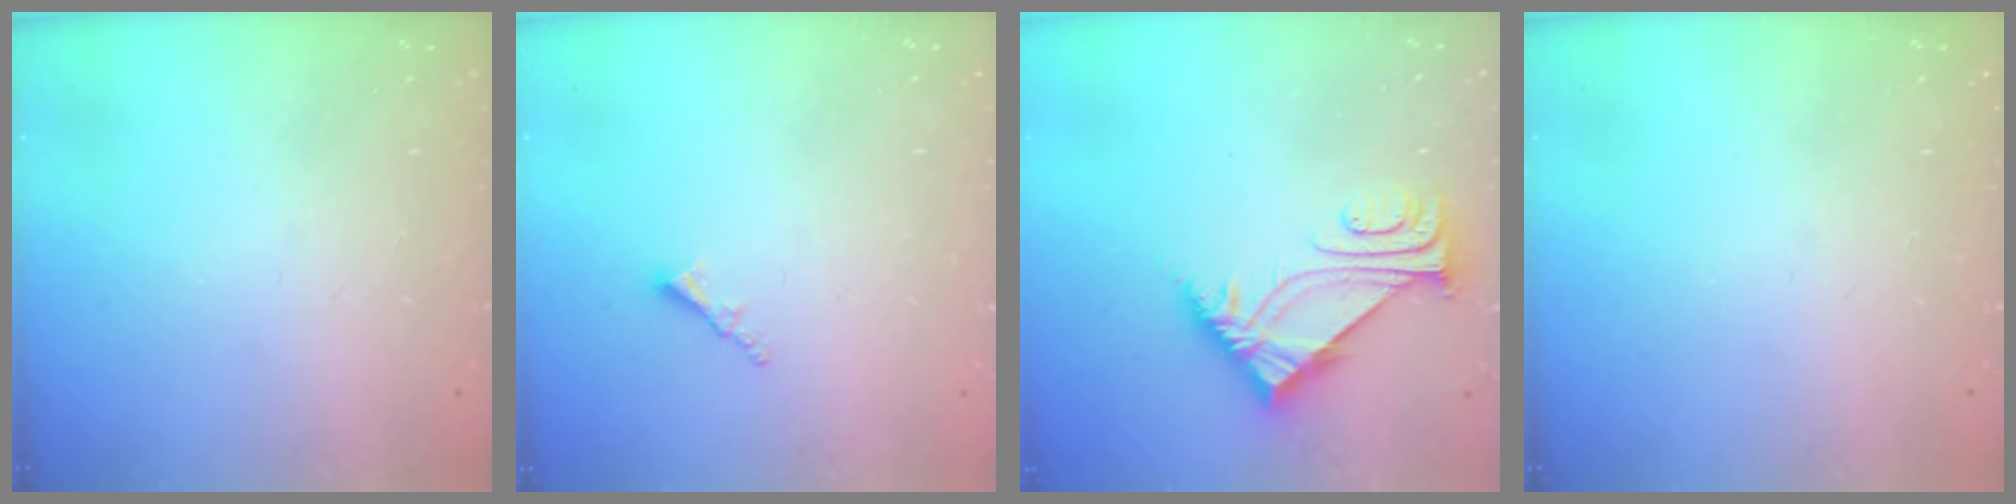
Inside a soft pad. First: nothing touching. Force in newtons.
{"total": 1.7, "press": 1.7, "slide": 0.3}
{"total": 6.5, "press": 6.5, "slide": 0.2}
{"total": 0.0}